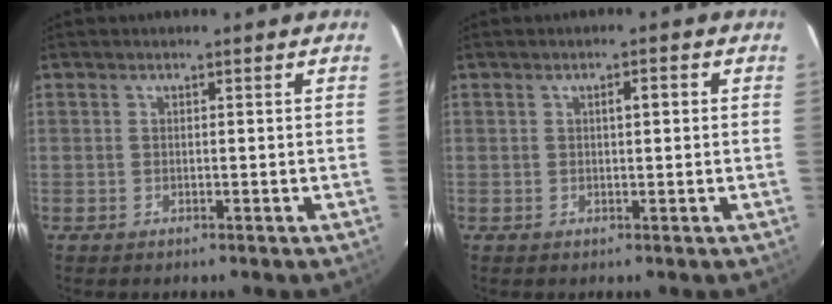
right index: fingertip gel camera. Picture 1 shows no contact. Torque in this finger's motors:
{"motor_torque": [0.05, 0.01, 0.02, 0.02]}